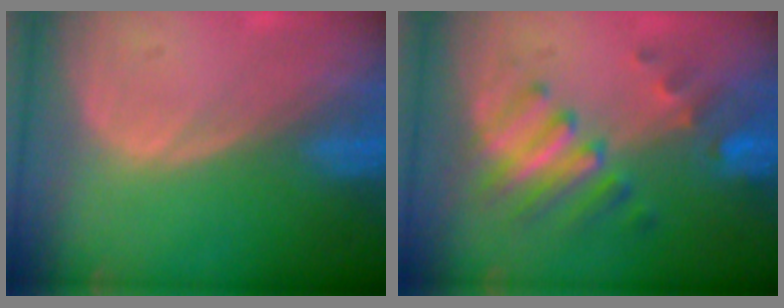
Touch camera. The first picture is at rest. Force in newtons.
{"total": 7.6, "press": 6.8, "slide": 3.4}